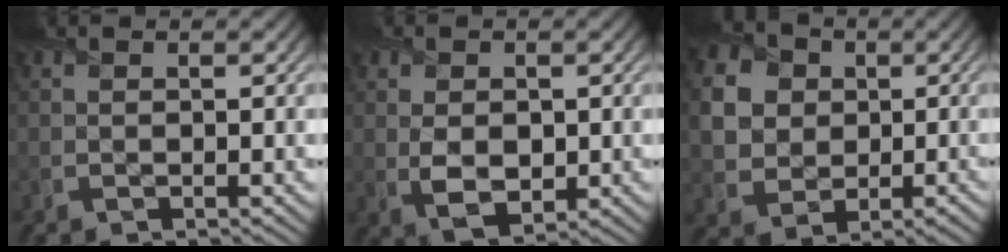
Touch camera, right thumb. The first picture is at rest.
{"total": 4.5, "force": [0.1, 3.2, 3.3], "torque": [-0.071, -0.003, 0.004]}
{"total": 7.6, "force": [0.9, 6.6, 3.7], "torque": [-0.106, 0.001, 0.012]}